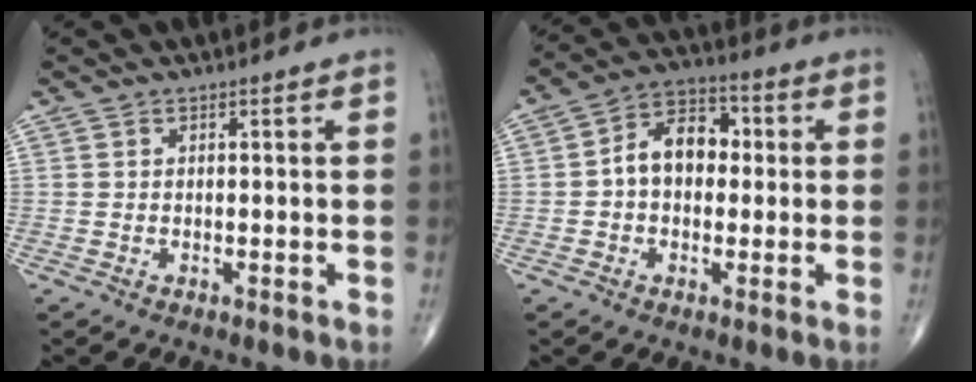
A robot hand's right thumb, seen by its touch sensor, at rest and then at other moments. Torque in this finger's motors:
{"motor_torque": [-0.40, 0.63, 0.55, -0.24, 0.22]}